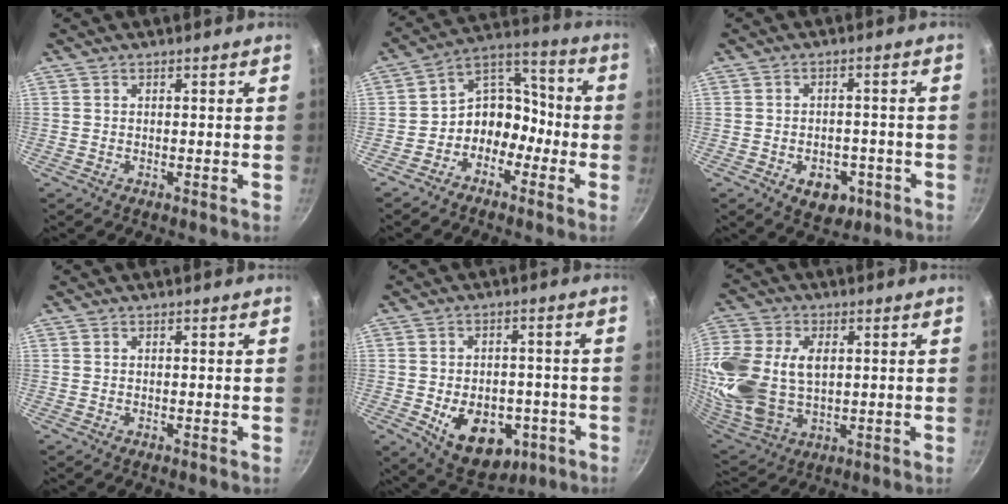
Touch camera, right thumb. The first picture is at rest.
{"total": 10.3, "force": [-4.4, 8.0, 4.8], "torque": [-0.024, 0.075, -0.093]}
{"total": 7.3, "force": [-3.1, 5.0, 4.3], "torque": [-0.034, 0.016, -0.033]}
{"total": 0.0}
{"total": 14.2, "force": [-4.4, 9.7, 9.3], "torque": [-0.102, 0.011, -0.045]}
{"total": 22.4, "force": [2.6, 15.4, 16.0], "torque": [-0.367, -0.003, 0.057]}